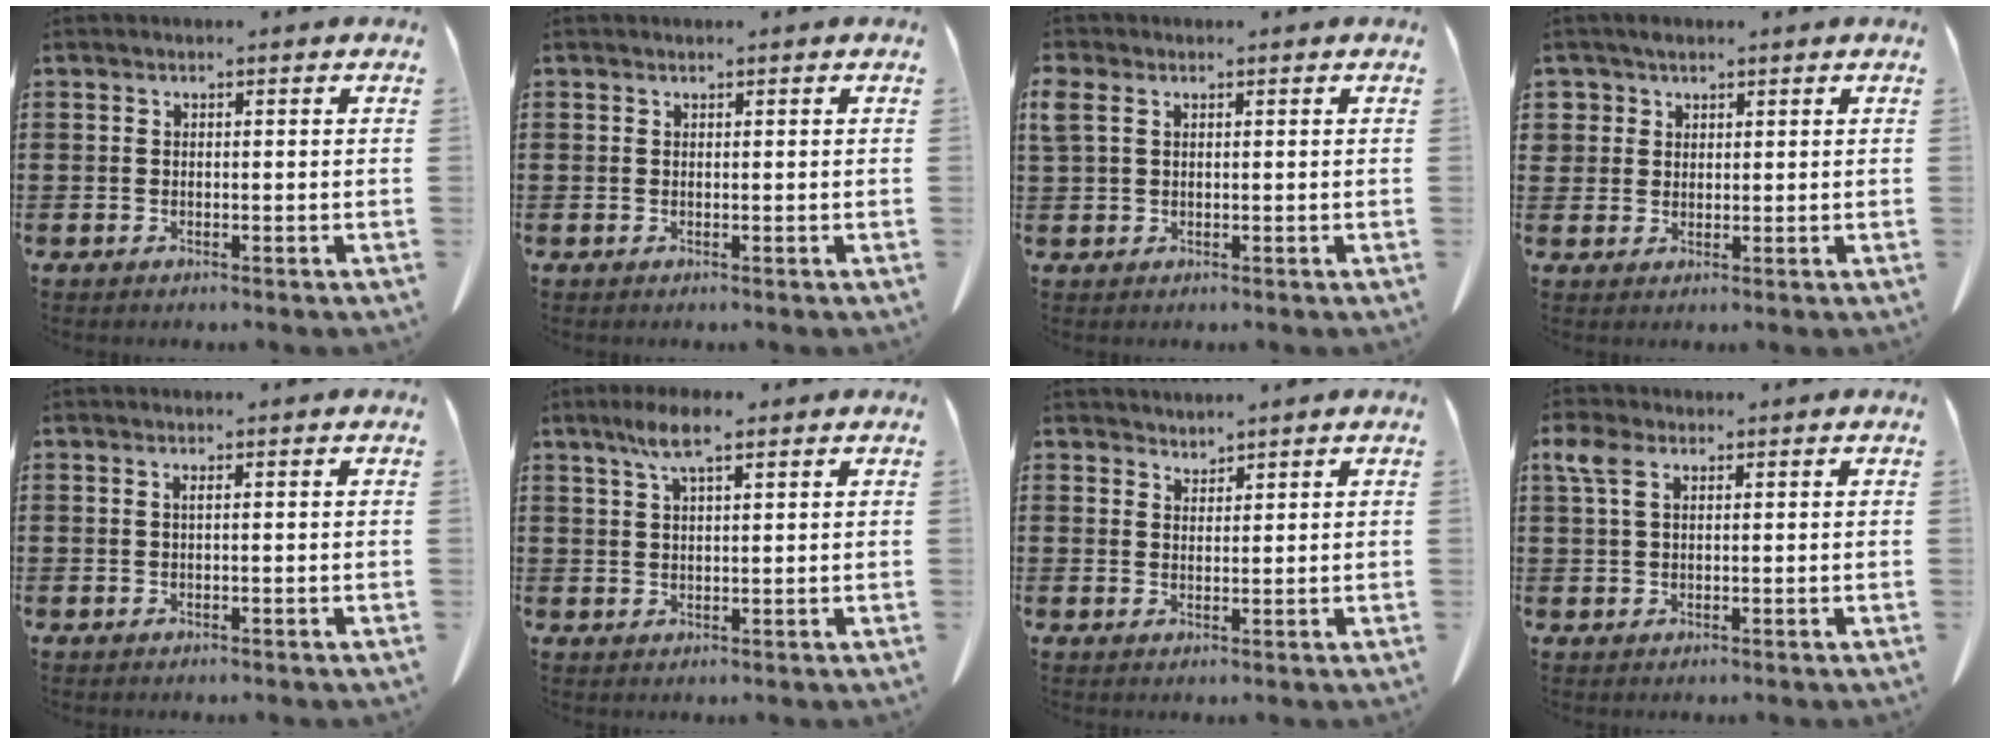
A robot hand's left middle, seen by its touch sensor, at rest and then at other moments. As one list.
[{"total": 0.0}, {"total": 1.8, "force": [0.8, 1.1, 1.1], "torque": [-0.035, 0.001, 0.013]}, {"total": 2.3, "force": [1.6, 1.6, 0.3], "torque": [-0.013, 0.005, 0.032]}, {"total": 0.6, "force": [0.0, -0.1, 0.6], "torque": [-0.011, -0.003, 0.001]}, {"total": 5.7, "force": [3.3, 1.2, 4.5], "torque": [-0.094, 0.008, 0.057]}, {"total": 1.9, "force": [1.9, 0.0, -0.3], "torque": [0.001, -0.004, 0.036]}, {"total": 3.8, "force": [1.6, 1.9, 2.9], "torque": [-0.073, 0.004, 0.026]}]